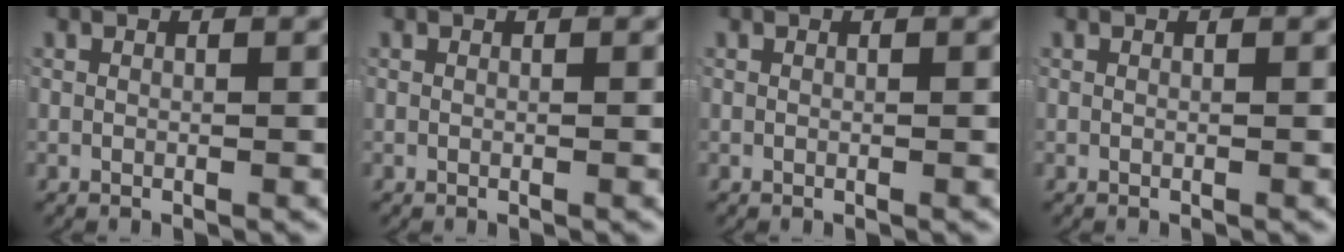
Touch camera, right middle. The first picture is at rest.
{"total": 0.0}
{"total": 0.0}
{"total": 0.0}